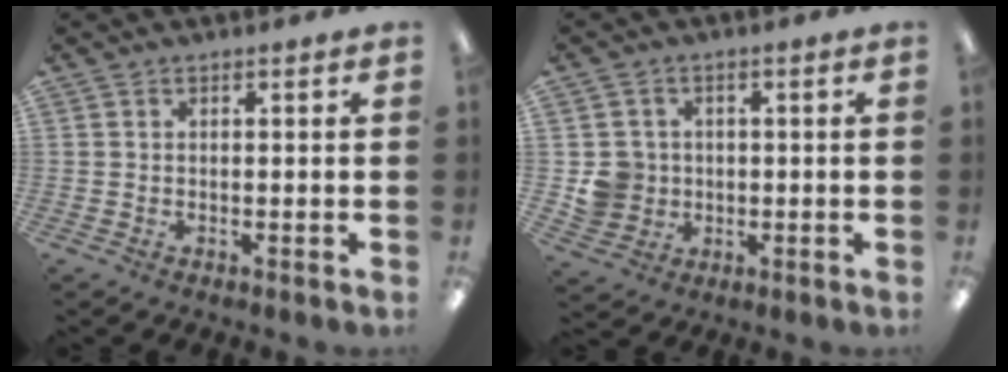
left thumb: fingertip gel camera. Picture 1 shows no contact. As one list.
[{"total": 5.9, "force": [0.0, 5.8, 1.0], "torque": [-0.018, 0.011, 0.006]}]